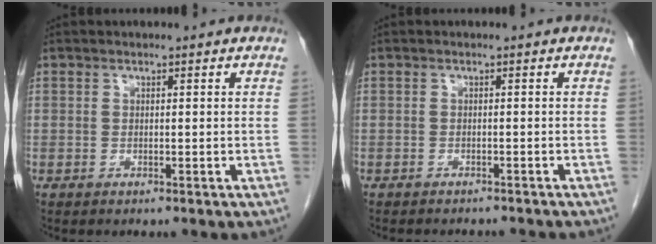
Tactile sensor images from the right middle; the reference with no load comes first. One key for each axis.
{"total": 5.0, "fx": -4.7, "fy": 0.9, "fz": 1.6, "tx": -0.022, "ty": -0.008, "tz": -0.054}